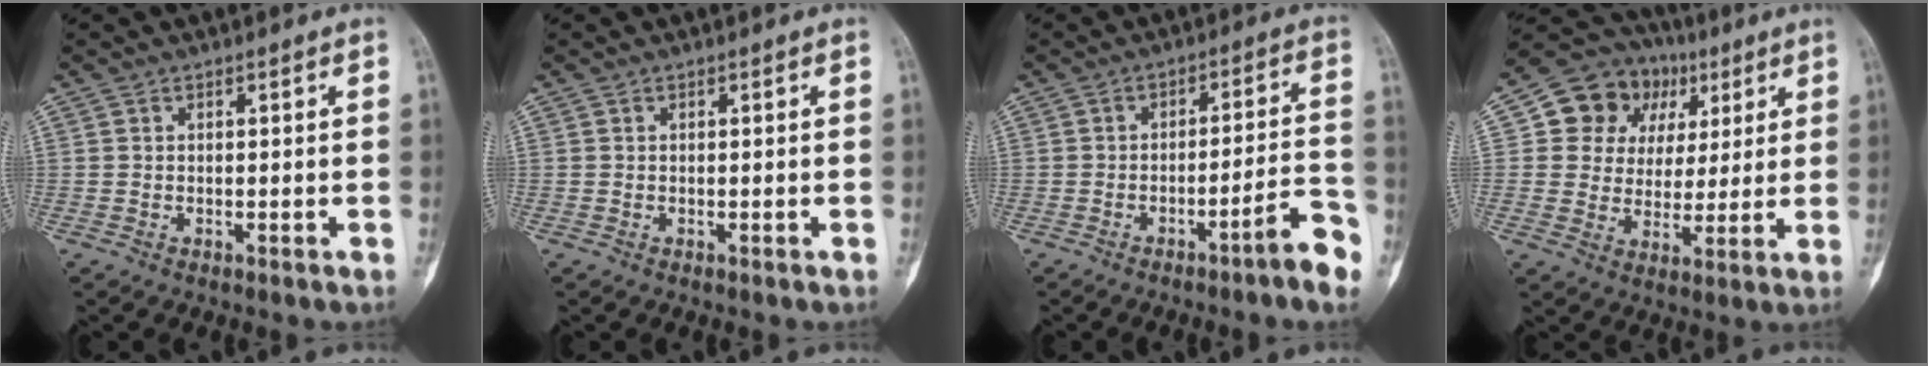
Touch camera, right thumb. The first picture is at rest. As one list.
[{"total": 0.0}, {"total": 8.0, "force": [-4.6, 0.7, 6.5], "torque": [-0.089, 0.039, -0.063]}, {"total": 14.6, "force": [5.2, 12.3, 5.9], "torque": [-0.048, 0.012, 0.086]}]